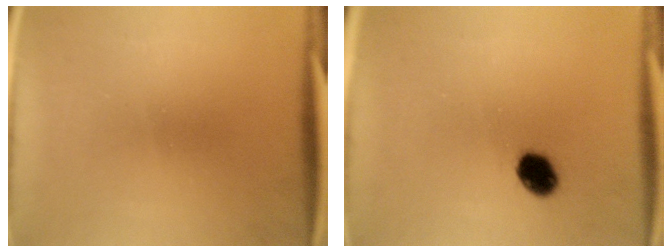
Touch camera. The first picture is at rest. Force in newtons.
{"total": 5.7}